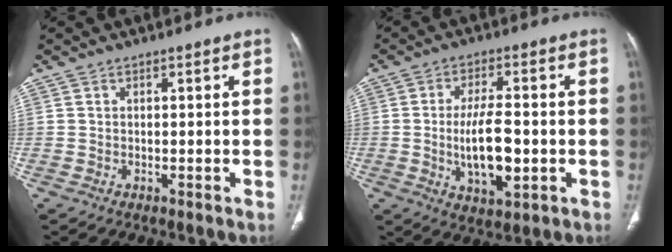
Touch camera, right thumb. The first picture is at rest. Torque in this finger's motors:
{"motor_torque": [-0.23, 0.91, 0.42, 0.72, 0.09]}